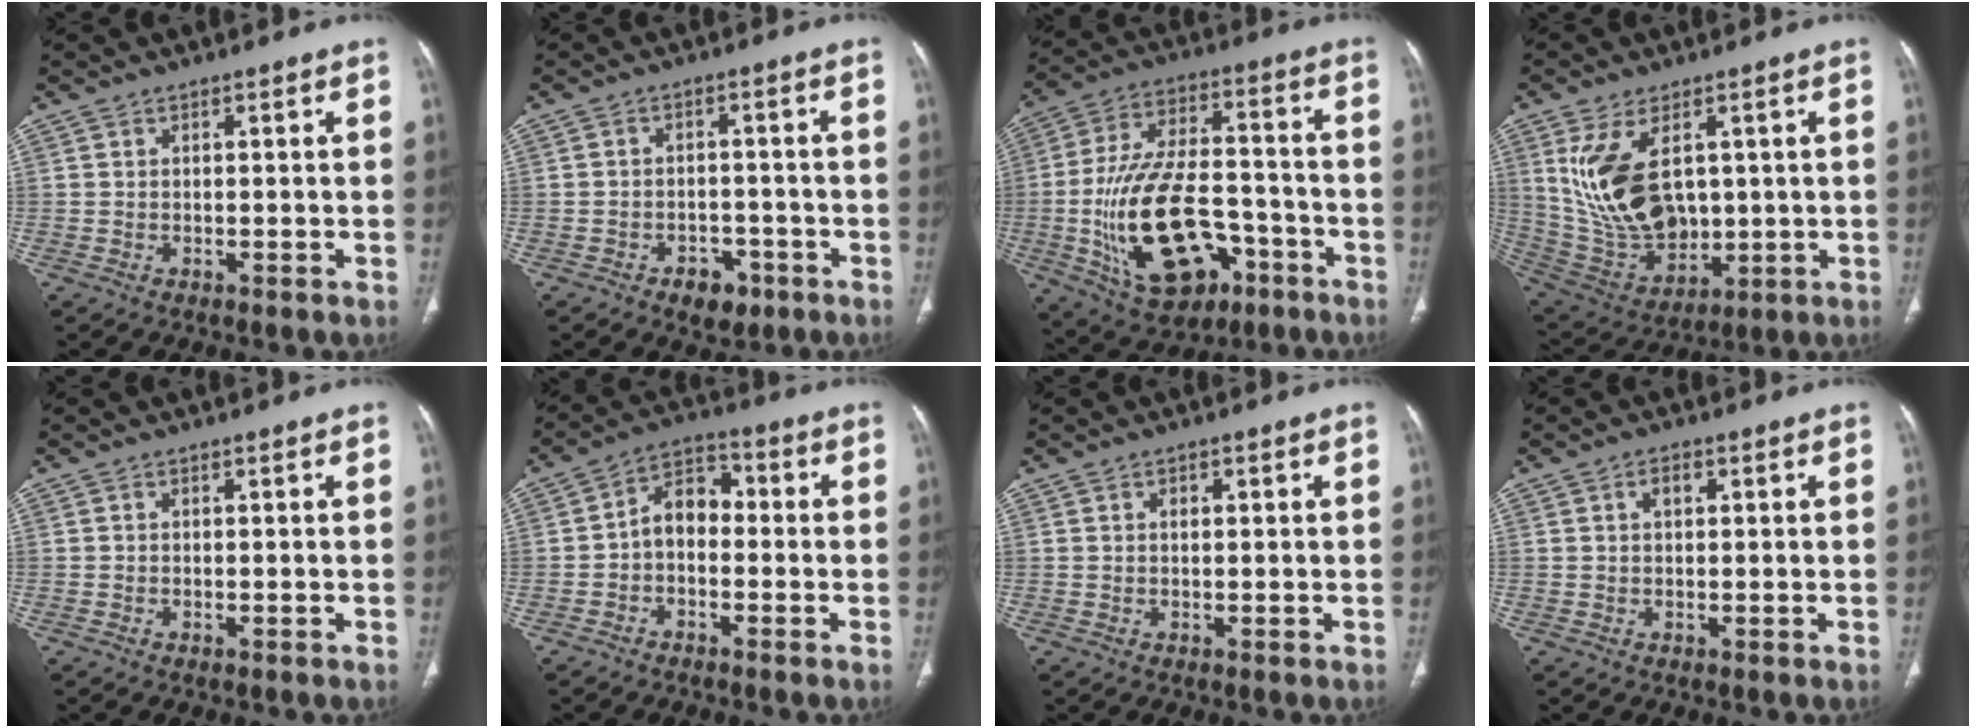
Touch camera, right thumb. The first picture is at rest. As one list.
[{"total": 5.2, "force": [-3.1, 3.4, 2.5], "torque": [-0.015, 0.020, -0.039]}, {"total": 22.6, "force": [-7.2, 12.9, 17.1], "torque": [-0.299, 0.037, -0.099]}, {"total": 16.0, "force": [3.9, 9.7, 12.2], "torque": [-0.220, -0.018, 0.102]}, {"total": 0.0}, {"total": 7.0, "force": [-1.0, 4.9, 4.9], "torque": [-0.063, 0.033, -0.033]}, {"total": 1.5, "force": [0.5, 0.8, 1.1], "torque": [-0.019, 0.002, 0.010]}, {"total": 2.4, "force": [0.8, 1.4, 1.7], "torque": [-0.028, 0.003, 0.014]}]